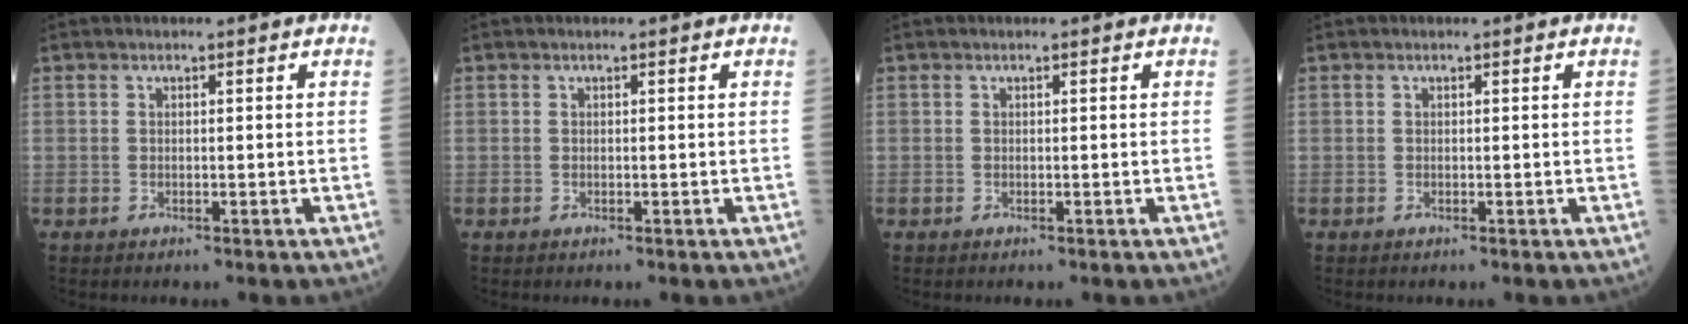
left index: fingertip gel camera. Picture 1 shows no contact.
{"total": 0.0}
{"total": 0.0}
{"total": 0.0}